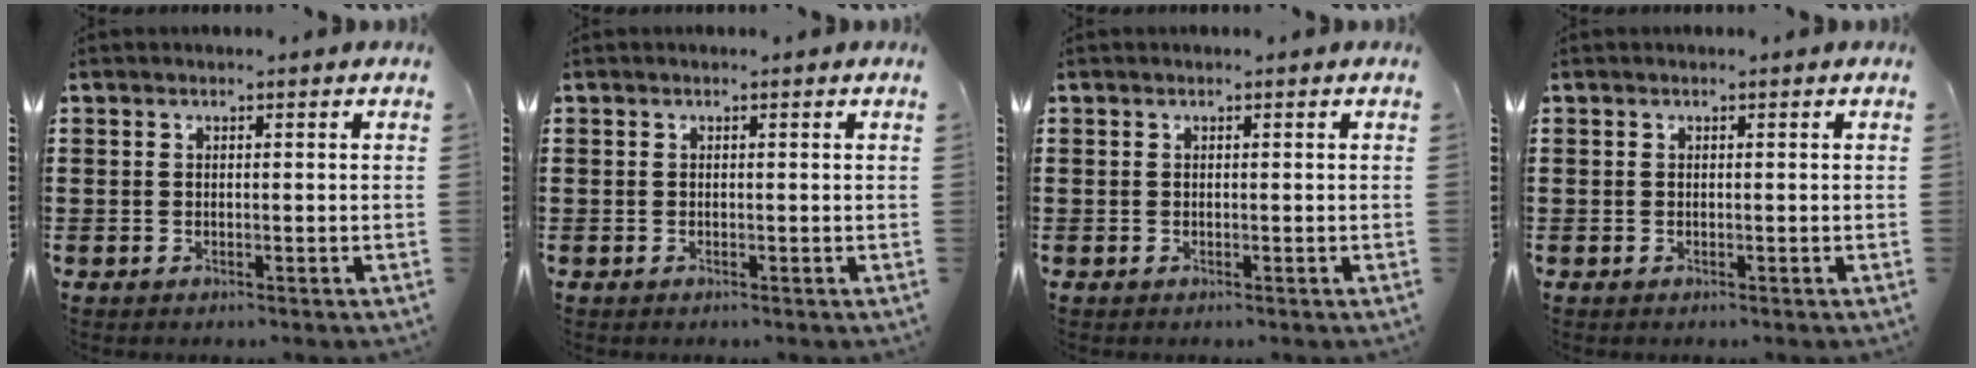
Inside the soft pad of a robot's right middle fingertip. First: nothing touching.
{"total": 0.0}
{"total": 0.0}
{"total": 0.0}